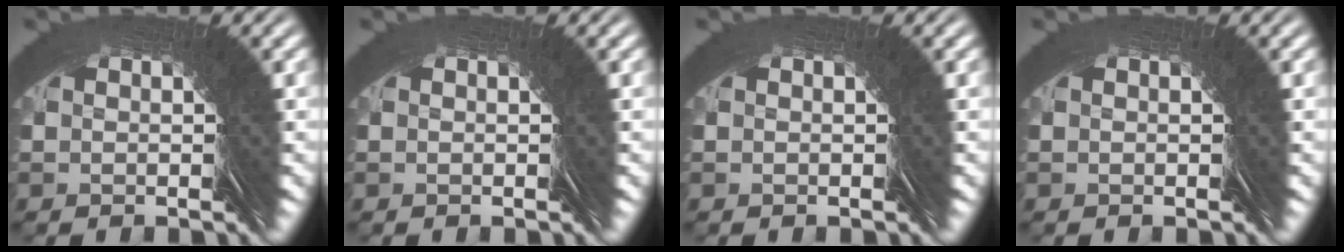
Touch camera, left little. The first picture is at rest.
{"total": 0.0}
{"total": 0.0}
{"total": 0.0}